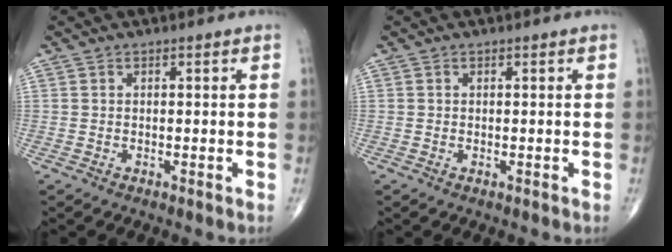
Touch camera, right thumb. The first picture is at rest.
{"total": 0.0}